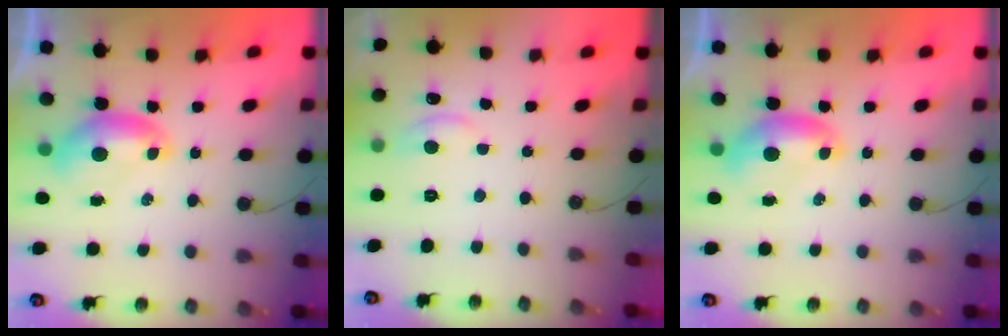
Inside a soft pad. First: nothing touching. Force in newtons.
{"total": 1.6, "press": 1.2, "slide": 1.1}
{"total": 0.0}